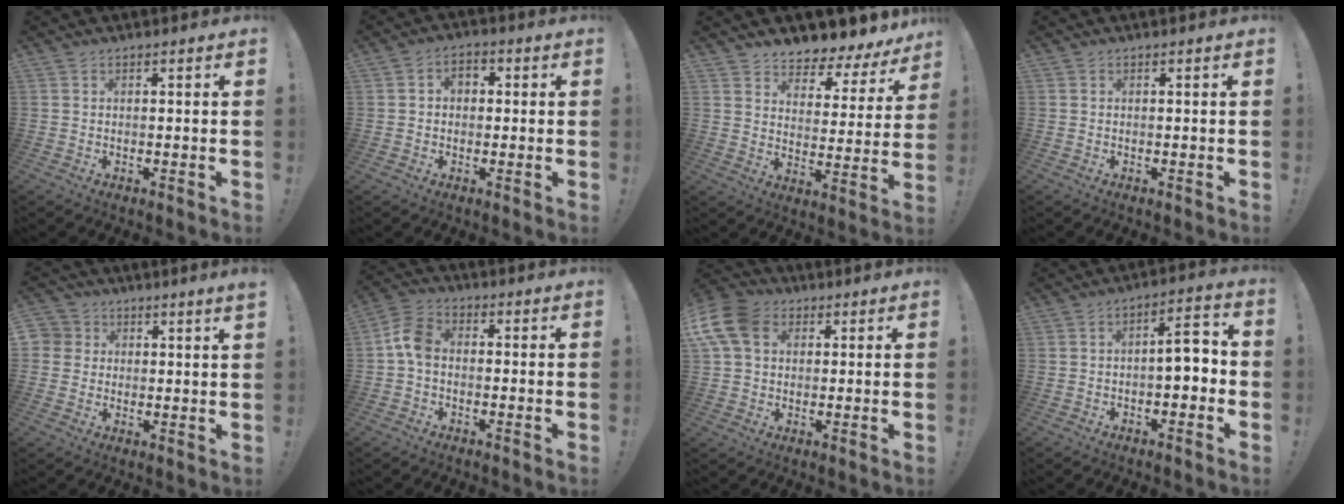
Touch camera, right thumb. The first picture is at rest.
{"total": 3.5, "force": [-0.2, 2.8, 2.0], "torque": [-0.036, 0.007, -0.004]}
{"total": 5.6, "force": [4.8, 2.4, 1.5], "torque": [-0.013, -0.060, 0.082]}
{"total": 0.0}
{"total": 3.4, "force": [2.3, 2.3, 1.1], "torque": [-0.019, -0.014, 0.042]}
{"total": 7.8, "force": [-0.4, 5.2, 5.8], "torque": [-0.113, 0.013, -0.002]}
{"total": 13.3, "force": [3.8, 9.8, 8.1], "torque": [-0.162, -0.003, 0.074]}
{"total": 7.0, "force": [-1.4, 2.8, 6.2], "torque": [-0.087, 0.008, -0.029]}